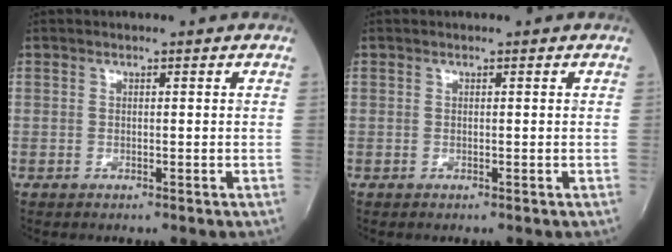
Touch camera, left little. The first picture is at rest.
{"total": 0.0}